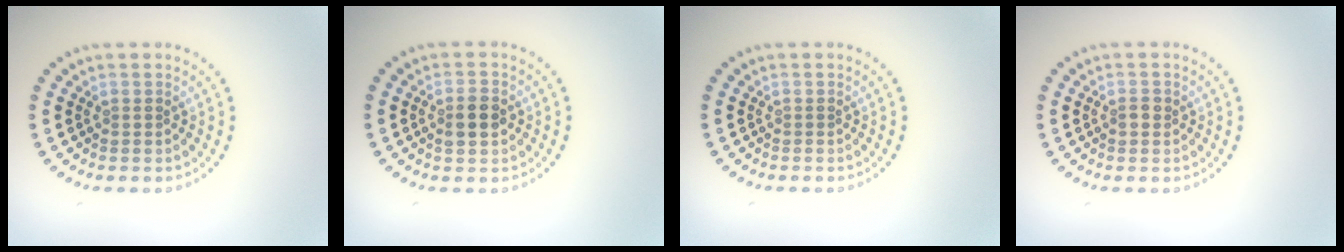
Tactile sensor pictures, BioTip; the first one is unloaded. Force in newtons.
{"total": 2.3, "press": 2.3, "slide": 0.2}
{"total": 0.0}
{"total": 1.1, "press": 1.1, "slide": 0.0}